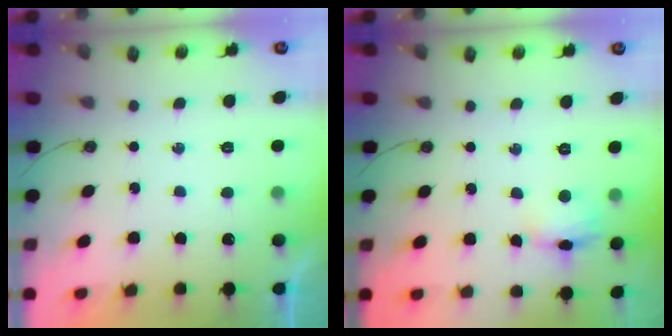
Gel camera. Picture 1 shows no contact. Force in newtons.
{"total": 7.1, "press": 7.0, "slide": 1.1}